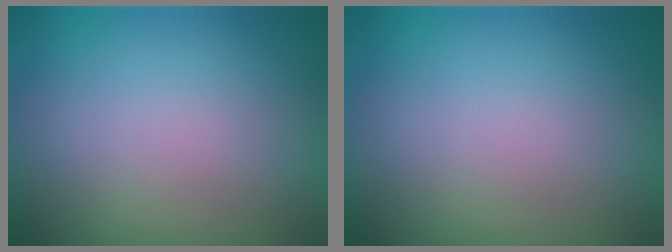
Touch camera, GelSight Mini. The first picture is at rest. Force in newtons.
{"total": 0.0}